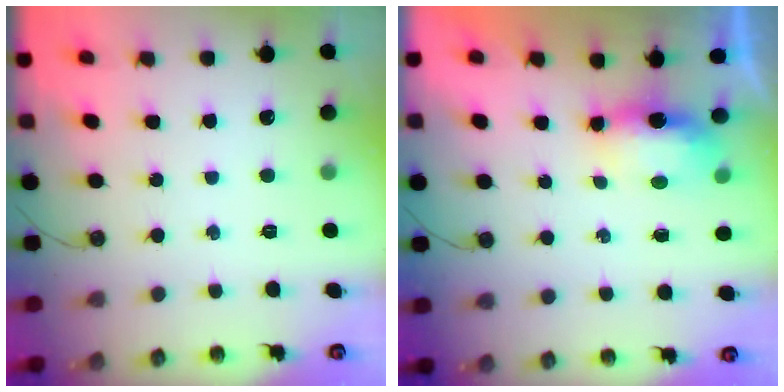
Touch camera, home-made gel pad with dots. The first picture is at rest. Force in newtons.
{"total": 14.3, "press": 8.2, "slide": 11.7}